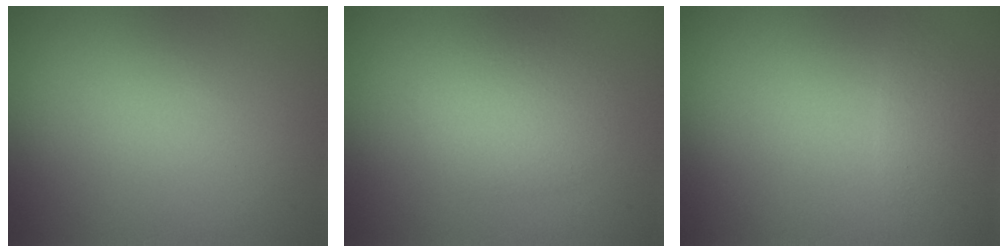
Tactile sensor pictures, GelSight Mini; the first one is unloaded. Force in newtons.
{"total": 2.8, "press": 2.8, "slide": 0.2}
{"total": 1.1, "press": 1.1, "slide": 0.0}